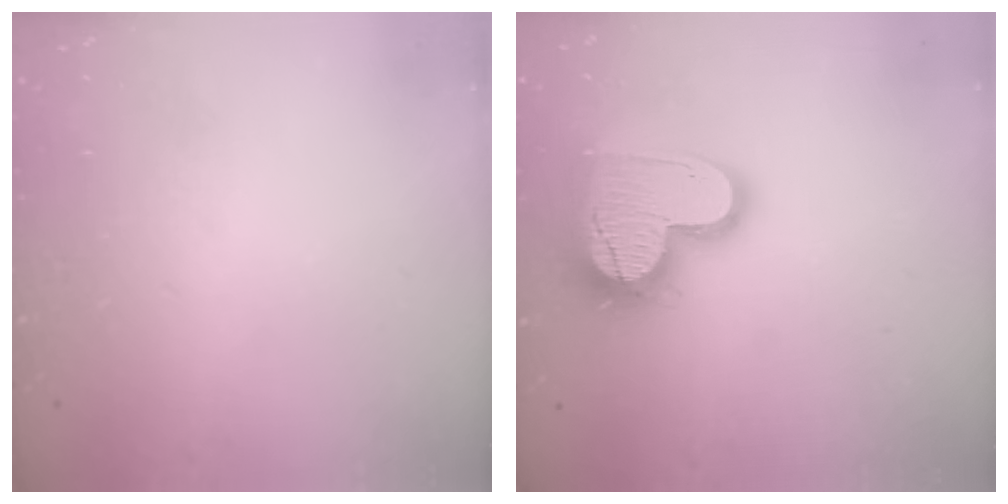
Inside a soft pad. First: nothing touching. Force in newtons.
{"total": 17.4, "press": 17.3, "slide": 1.3}